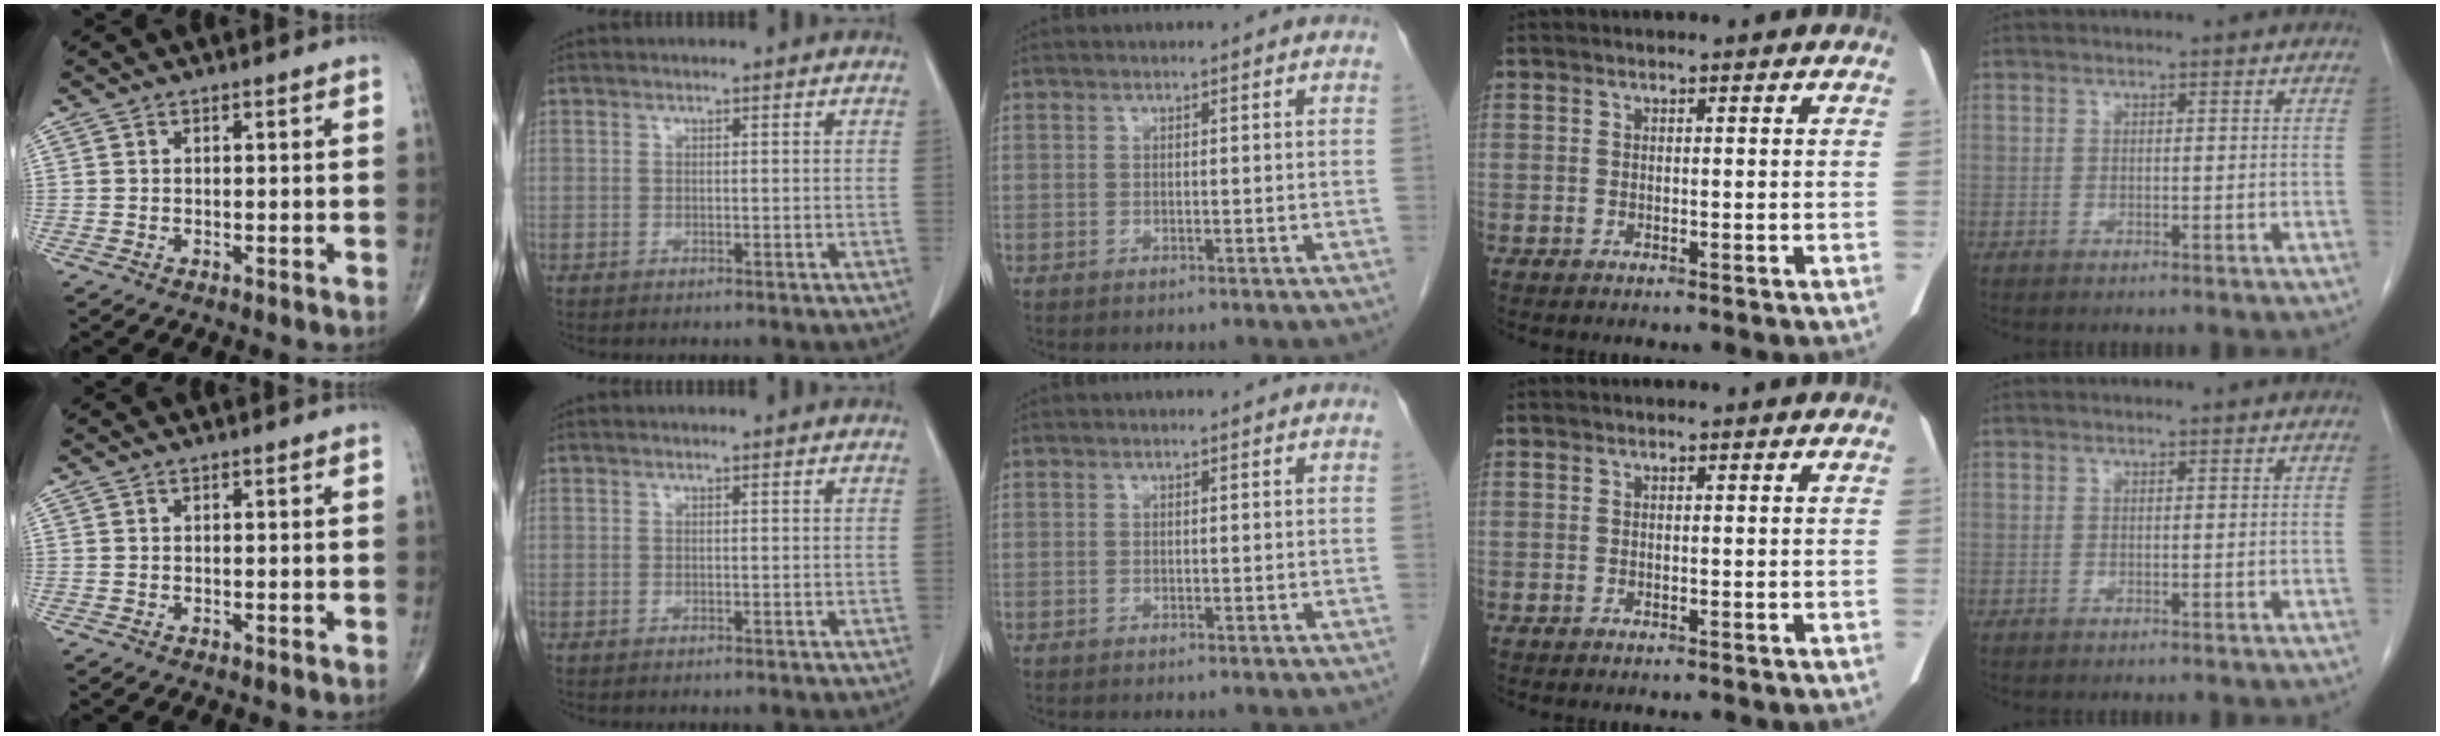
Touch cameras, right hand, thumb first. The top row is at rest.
{}